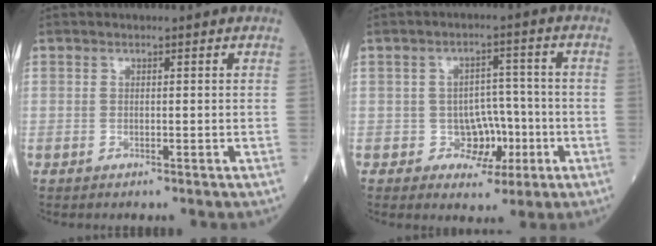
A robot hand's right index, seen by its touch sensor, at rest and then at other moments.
{"total": 5.3, "force": [-1.6, 4.4, 2.5], "torque": [-0.019, 0.016, -0.017]}